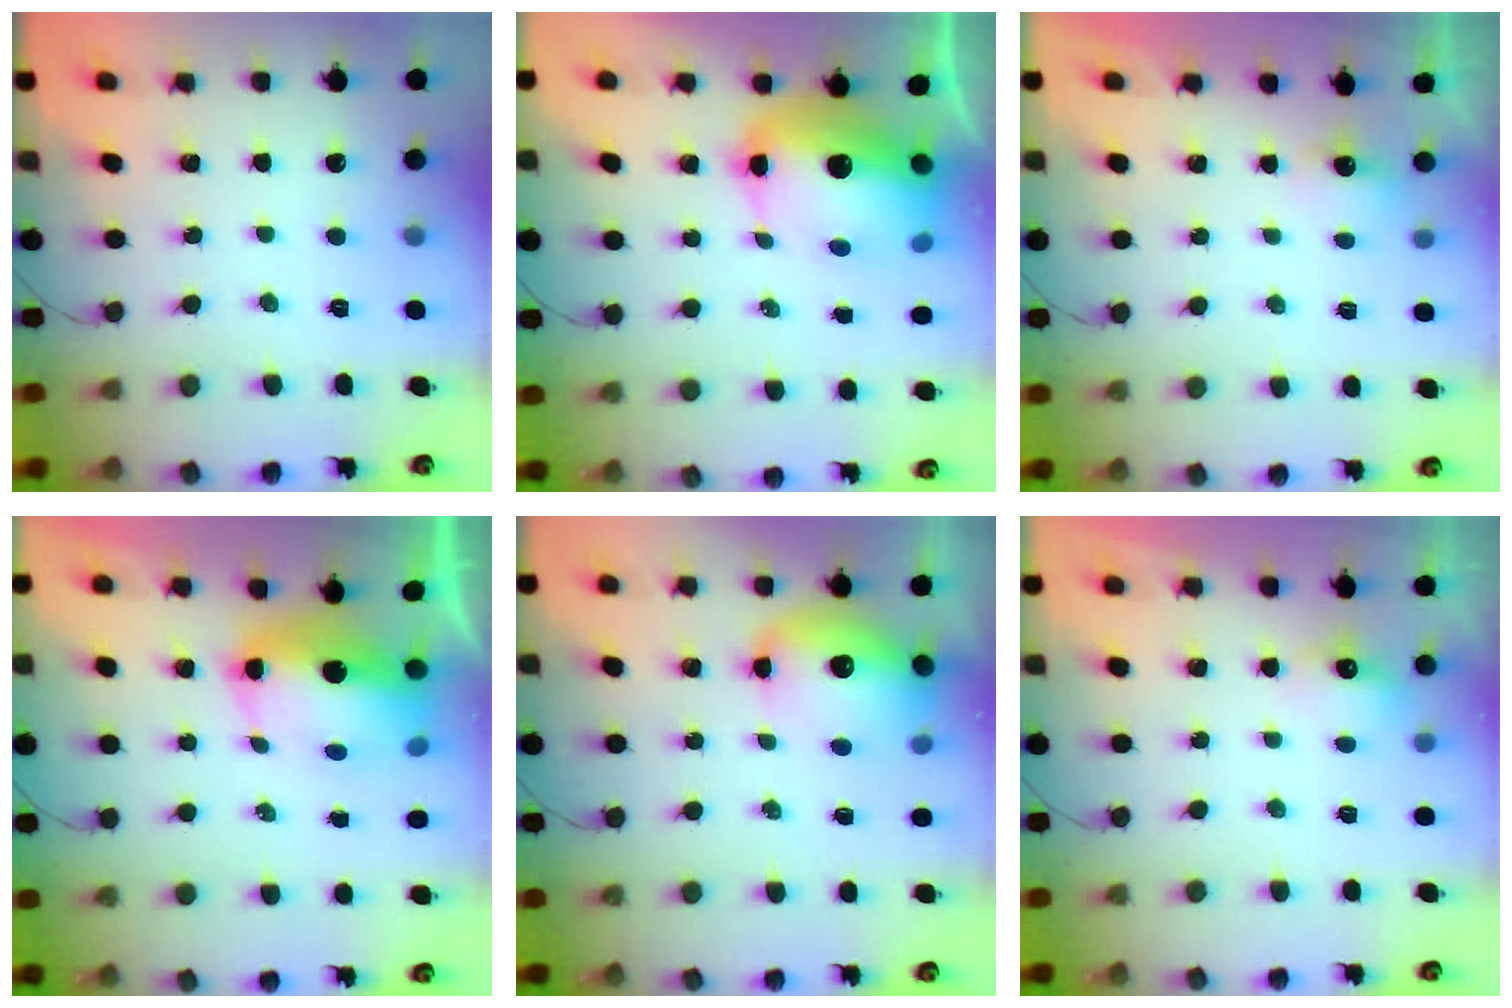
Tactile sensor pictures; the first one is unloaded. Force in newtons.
{"total": 16.5, "press": 16.1, "slide": 3.8}
{"total": 1.7, "press": 1.5, "slide": 0.7}
{"total": 12.4, "press": 12.4, "slide": 1.3}
{"total": 12.9, "press": 12.6, "slide": 2.6}
{"total": 5.4, "press": 5.3, "slide": 1.0}